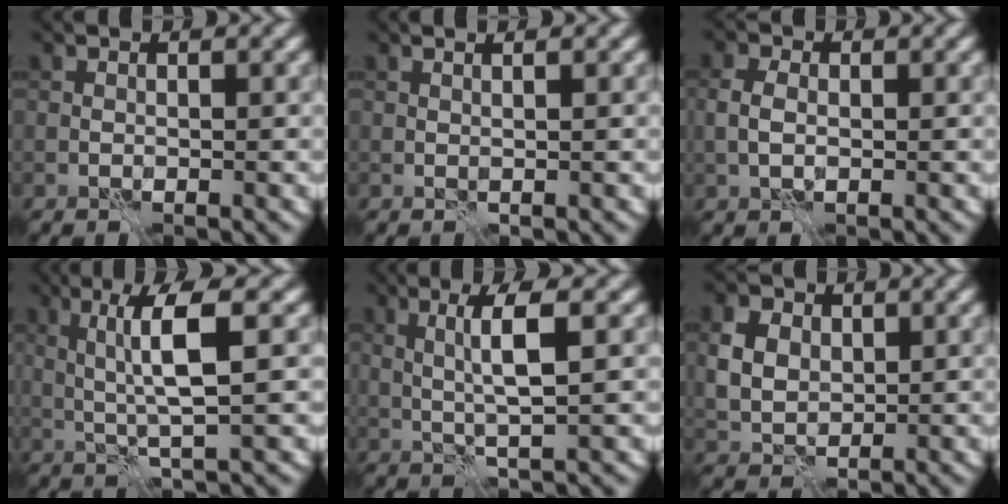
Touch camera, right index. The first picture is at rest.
{"total": 0.7, "force": [0.4, 0.0, 0.6], "torque": [-0.013, 0.003, 0.002]}
{"total": 2.3, "force": [0.0, 1.6, 1.6], "torque": [-0.043, 0.003, 0.001]}
{"total": 5.3, "force": [1.0, 0.6, 5.2], "torque": [-0.105, 0.007, 0.023]}
{"total": 4.1, "force": [0.9, 0.5, 4.0], "torque": [-0.079, 0.004, 0.020]}
{"total": 4.7, "force": [1.2, 3.6, 2.7], "torque": [-0.066, 0.010, 0.017]}